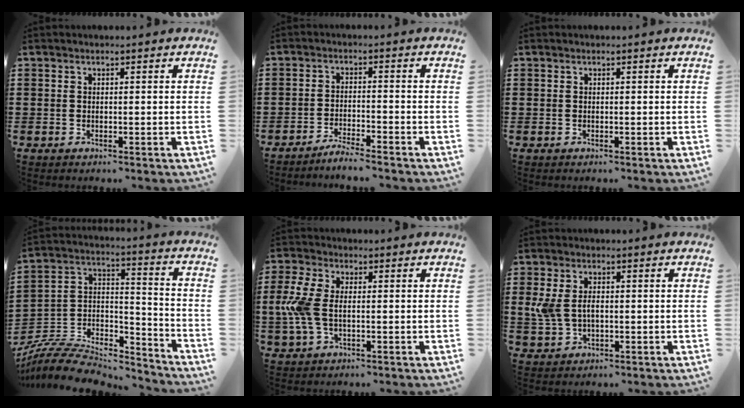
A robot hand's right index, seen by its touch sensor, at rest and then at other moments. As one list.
[{"total": 2.9, "force": [-2.8, -0.3, 0.4], "torque": [-0.011, 0.002, -0.057]}, {"total": 0.0}, {"total": 8.3, "force": [-7.3, 3.1, 2.6], "torque": [-0.058, 0.010, -0.145]}, {"total": 7.2, "force": [-0.1, 3.9, 6.1], "torque": [-0.163, -0.005, -0.014]}, {"total": 4.4, "force": [0.2, 2.7, 3.4], "torque": [-0.092, 0.002, -0.004]}]